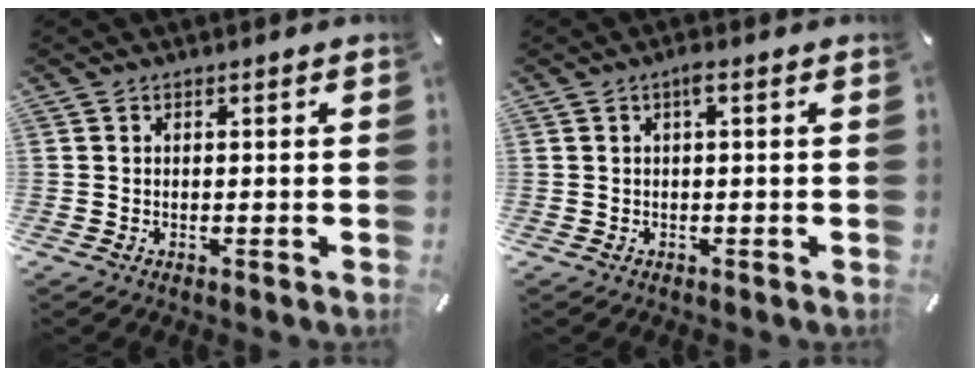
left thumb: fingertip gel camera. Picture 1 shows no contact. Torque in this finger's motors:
{"motor_torque": [0.58, 0.56, 0.60, 0.03, 0.00]}